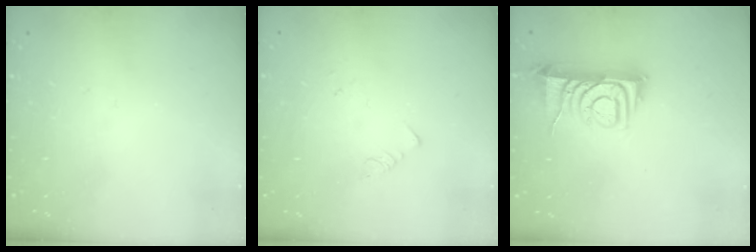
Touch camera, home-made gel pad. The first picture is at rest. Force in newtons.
{"total": 1.3, "press": 1.2, "slide": 0.1}
{"total": 9.0, "press": 9.0, "slide": 0.7}